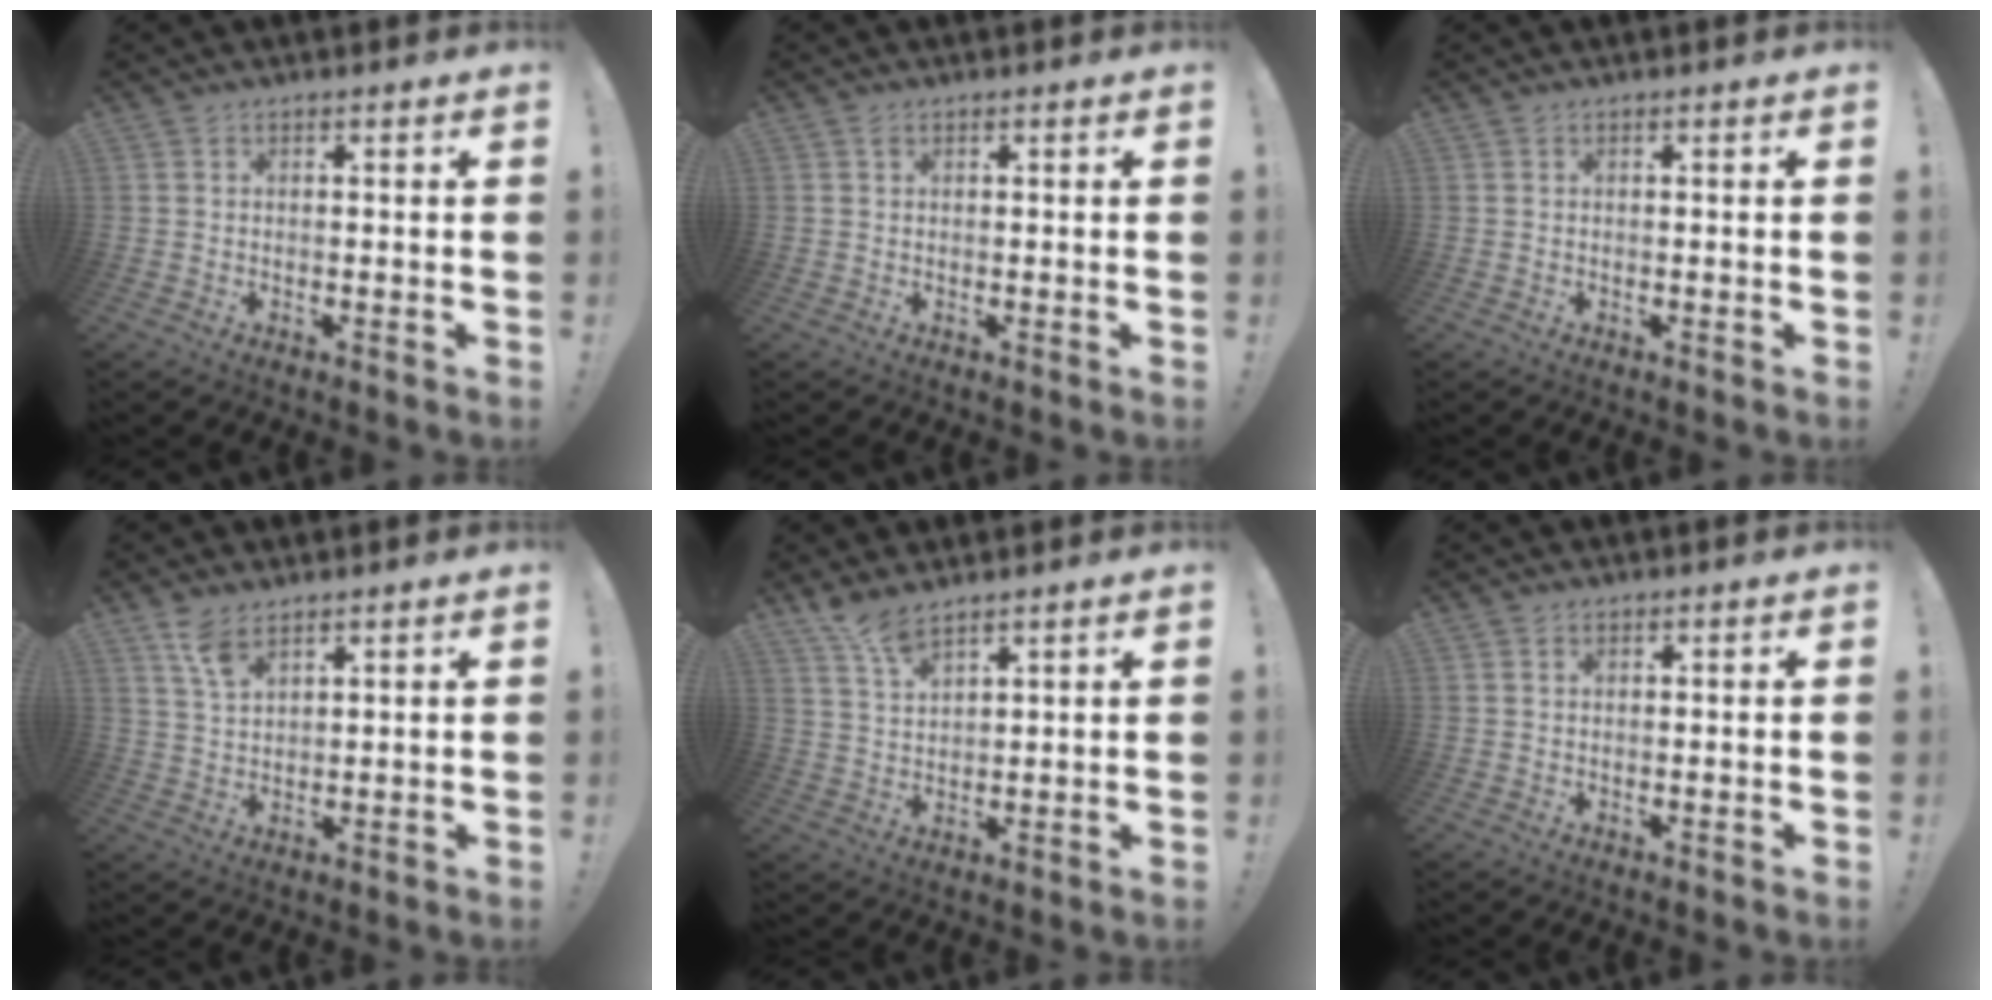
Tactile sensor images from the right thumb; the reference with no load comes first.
{"total": 0.7, "force": [0.4, 0.5, 0.2], "torque": [-0.006, 0.001, 0.008]}
{"total": 0.0}
{"total": 6.2, "force": [4.4, 2.2, 3.8], "torque": [-0.068, -0.024, 0.080]}
{"total": 6.2, "force": [5.3, 1.4, 3.0], "torque": [-0.056, -0.034, 0.096]}
{"total": 0.8, "force": [0.5, 0.6, 0.1], "torque": [0.001, -0.001, 0.010]}